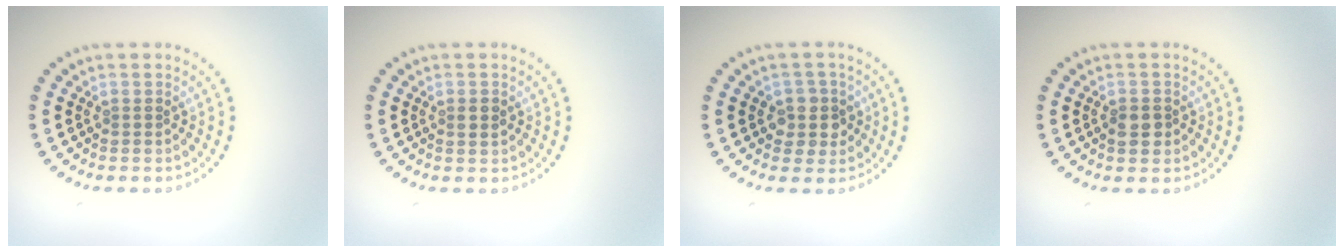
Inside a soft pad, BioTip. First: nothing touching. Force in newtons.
{"total": 1.2, "press": 1.1, "slide": 0.2}
{"total": 2.8, "press": 2.5, "slide": 1.2}
{"total": 1.6, "press": 1.6, "slide": 0.3}